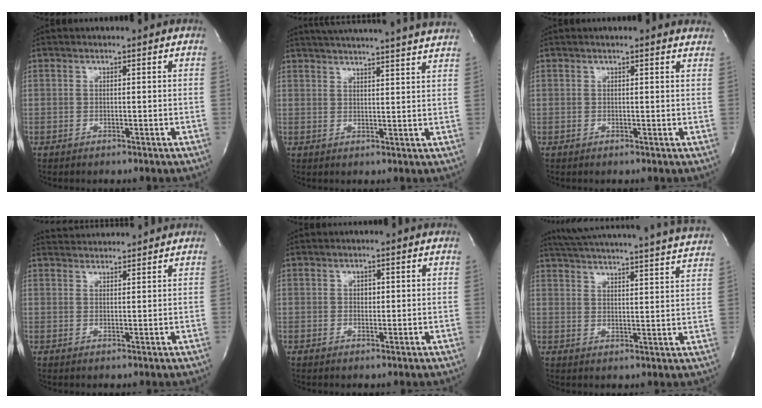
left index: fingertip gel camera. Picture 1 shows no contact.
{"total": 21.7, "force": [20.2, -0.5, 8.0], "torque": [-0.128, -0.023, 0.254]}
{"total": 3.3, "force": [2.8, 0.5, 1.6], "torque": [-0.019, 0.006, 0.020]}
{"total": 4.0, "force": [4.0, -0.2, 0.0], "torque": [-0.010, 0.022, 0.065]}
{"total": 0.9, "force": [-0.2, 0.7, 0.6], "torque": [-0.006, -0.004, -0.005]}
{"total": 26.8, "force": [25.2, -0.2, 9.1], "torque": [-0.152, -0.053, 0.313]}